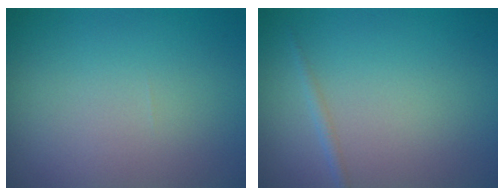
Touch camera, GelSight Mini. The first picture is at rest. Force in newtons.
{"total": 0.8, "press": 0.8, "slide": 0.0}